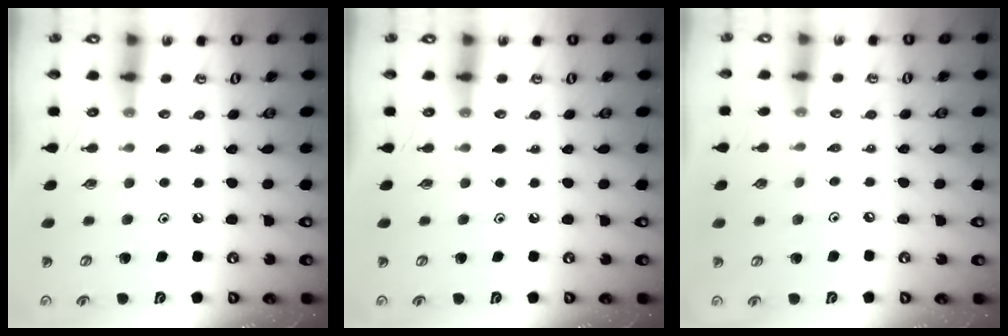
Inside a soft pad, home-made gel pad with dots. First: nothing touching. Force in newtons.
{"total": 0.0}
{"total": 2.1, "press": 2.0, "slide": 0.5}